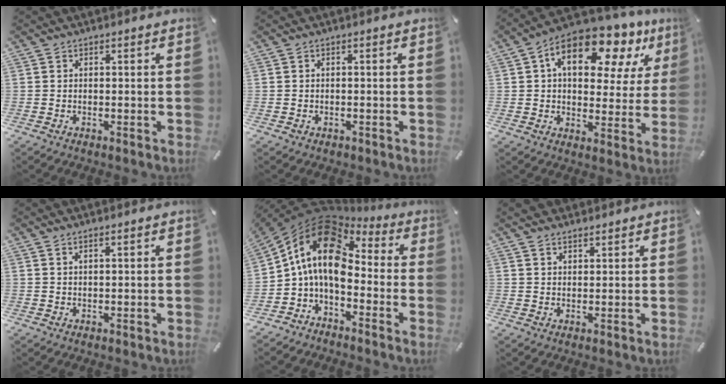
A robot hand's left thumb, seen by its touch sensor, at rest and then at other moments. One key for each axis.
{"total": 0.9, "fx": -0.3, "fy": 0.7, "fz": 0.4, "tx": -0.008, "ty": 0.003, "tz": -0.007}
{"total": 17.1, "fx": 9.4, "fy": 9.4, "fz": 10.8, "tx": -0.162, "ty": -0.049, "tz": 0.156}
{"total": 0.9, "fx": 0.6, "fy": 0.0, "fz": 0.7, "tx": -0.015, "ty": -0.003, "tz": 0.011}
{"total": 13.5, "fx": 0.0, "fy": 8.6, "fz": 10.3, "tx": -0.210, "ty": 0.001, "tz": -0.005}
{"total": 2.4, "fx": 2.0, "fy": 1.1, "fz": 0.8, "tx": -0.019, "ty": -0.003, "tz": 0.037}